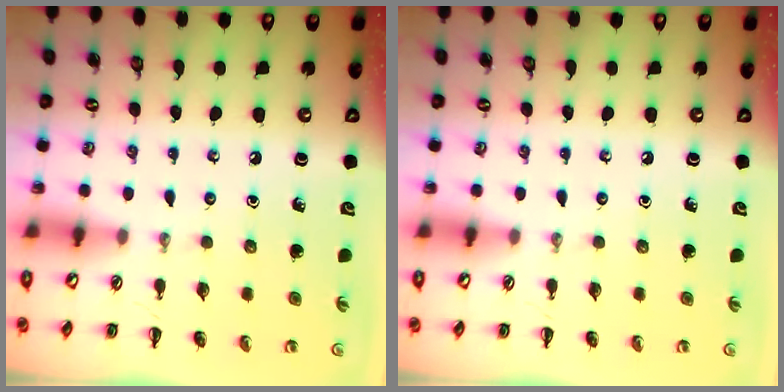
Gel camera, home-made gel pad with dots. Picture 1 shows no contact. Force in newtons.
{"total": 0.0}